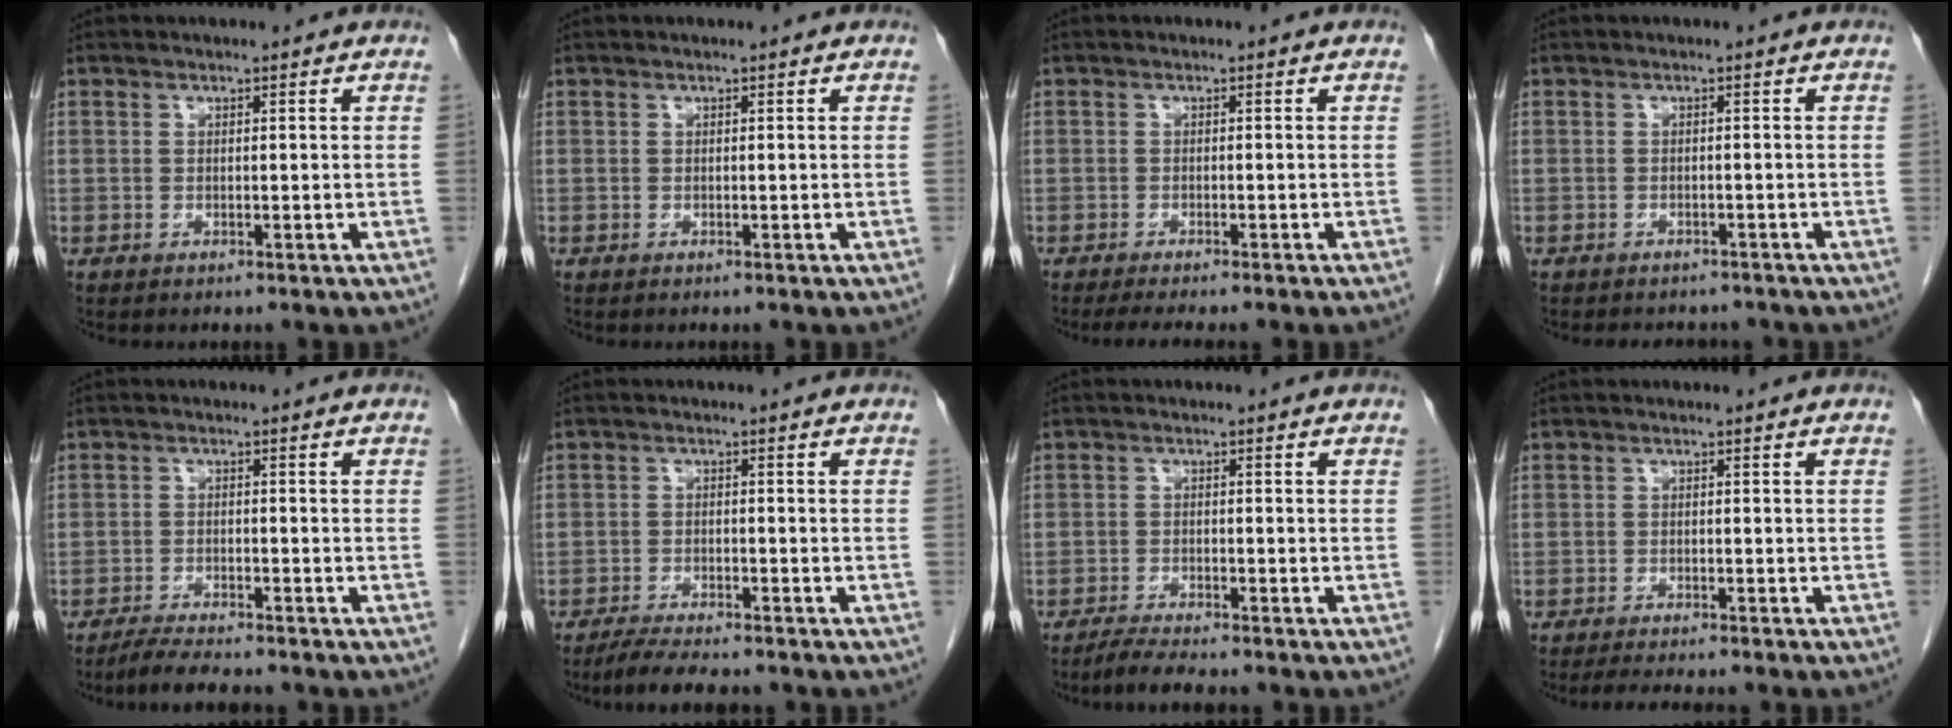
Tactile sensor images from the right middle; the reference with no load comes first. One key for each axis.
{"total": 0.0}
{"total": 5.4, "fx": -4.6, "fy": -0.2, "fz": 2.9, "tx": -0.030, "ty": -0.009, "tz": -0.065}
{"total": 4.9, "fx": -4.4, "fy": 1.9, "fz": 1.0, "tx": -0.010, "ty": 0.002, "tz": -0.052}
{"total": 5.1, "fx": -4.6, "fy": 0.5, "fz": 2.3, "tx": -0.039, "ty": -0.014, "tz": -0.077}
{"total": 6.3, "fx": -5.4, "fy": 1.0, "fz": 3.0, "tx": -0.049, "ty": -0.013, "tz": -0.088}
{"total": 4.0, "fx": -3.5, "fy": 0.2, "fz": 1.9, "tx": -0.036, "ty": -0.012, "tz": -0.060}
{"total": 5.4, "fx": -4.7, "fy": 0.1, "fz": 2.7, "tx": -0.032, "ty": -0.010, "tz": -0.067}